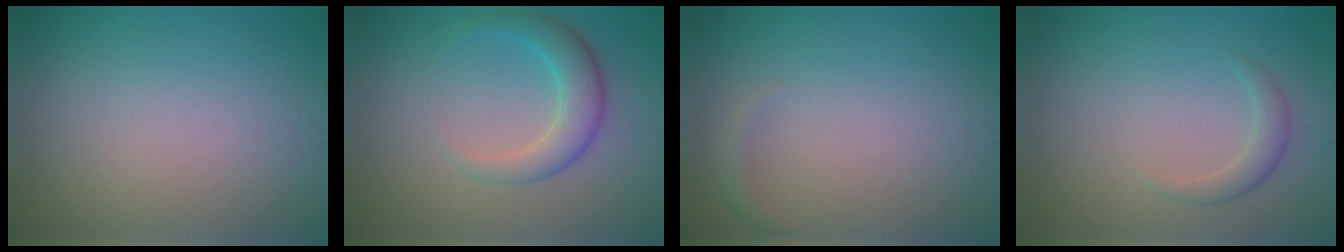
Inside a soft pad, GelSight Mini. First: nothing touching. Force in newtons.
{"total": 3.6, "press": 3.6, "slide": 0.1}
{"total": 0.9, "press": 0.9, "slide": 0.1}
{"total": 1.6, "press": 1.6, "slide": 0.1}